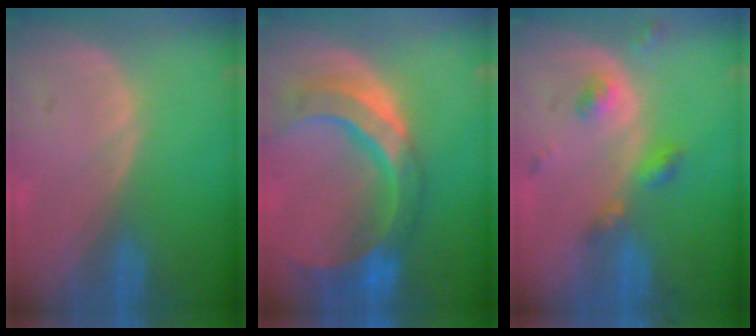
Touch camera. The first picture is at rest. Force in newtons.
{"total": 11.5, "press": 9.8, "slide": 5.9}
{"total": 4.6, "press": 4.1, "slide": 2.1}